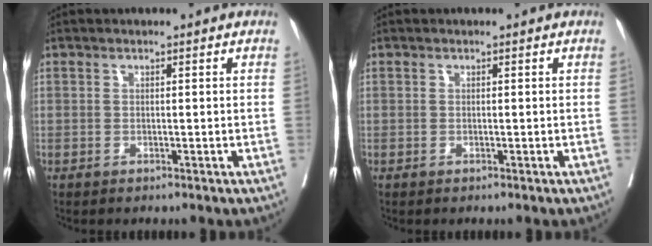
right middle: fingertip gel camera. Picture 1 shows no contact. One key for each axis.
{"total": 0.0}